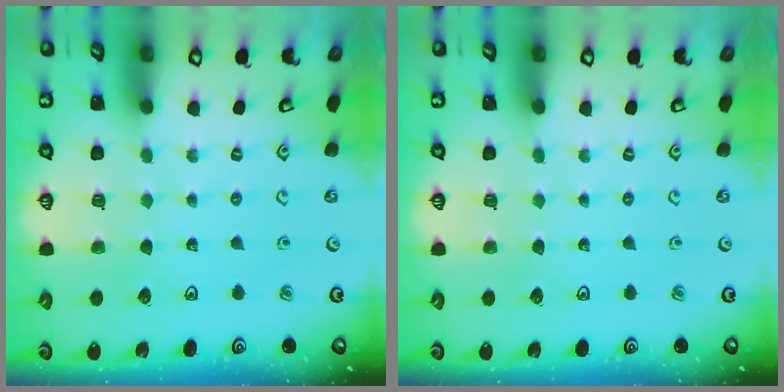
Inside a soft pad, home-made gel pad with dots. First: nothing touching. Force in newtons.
{"total": 0.0}